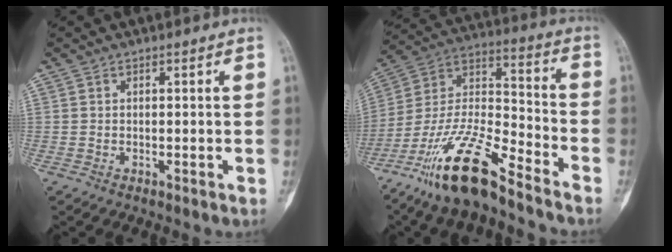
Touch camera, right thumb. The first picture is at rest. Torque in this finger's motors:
{"motor_torque": [2.82, 0.81, 1.26, -1.51, 0.50]}